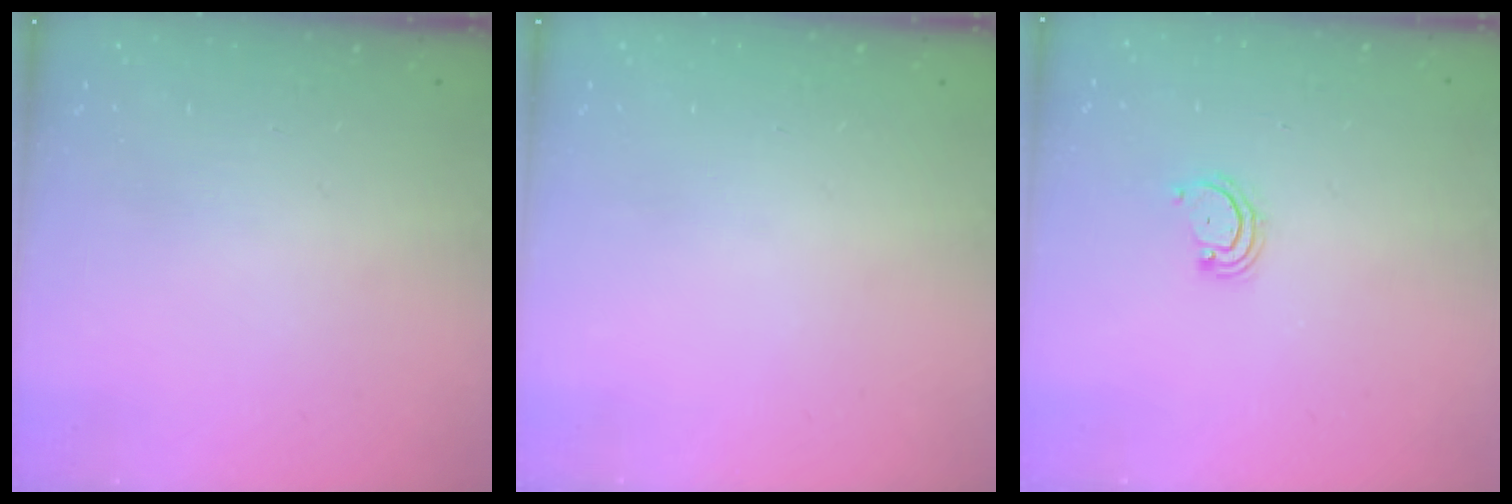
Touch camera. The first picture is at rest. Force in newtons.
{"total": 0.0}
{"total": 3.3, "press": 3.3, "slide": 0.5}